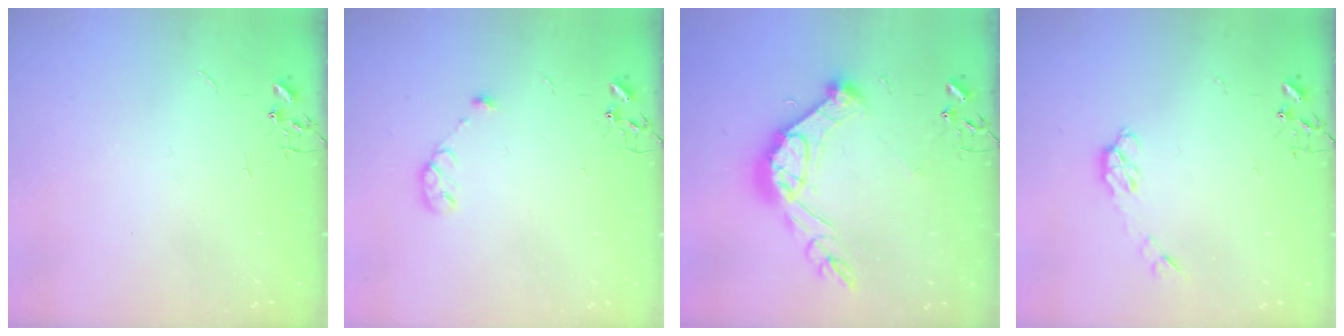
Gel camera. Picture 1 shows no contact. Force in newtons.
{"total": 6.3, "press": 6.1, "slide": 1.4}
{"total": 16.0, "press": 15.9, "slide": 1.4}
{"total": 5.1, "press": 5.1, "slide": 0.8}